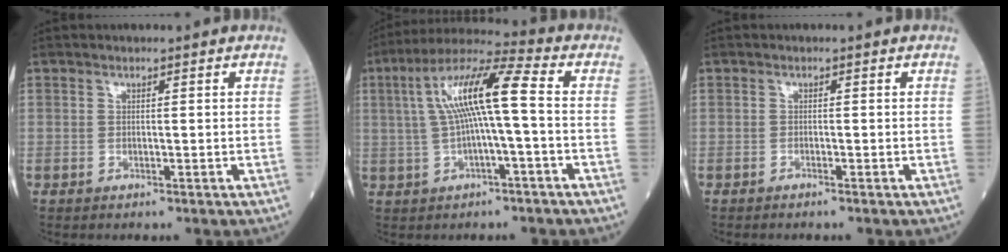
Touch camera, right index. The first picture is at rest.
{"total": 11.3, "force": [0.7, 0.7, 11.2], "torque": [-0.210, 0.031, 0.009]}
{"total": 0.7, "force": [-0.6, -0.1, 0.3], "torque": [-0.005, 0.002, -0.010]}